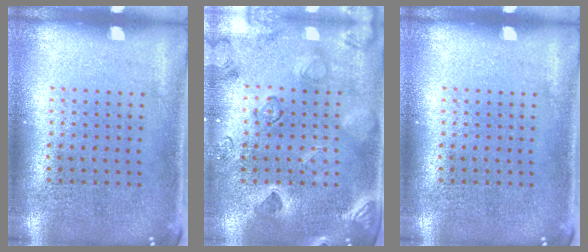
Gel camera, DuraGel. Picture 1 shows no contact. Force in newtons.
{"total": 2.3, "press": 2.3, "slide": 0.6}
{"total": 0.0}